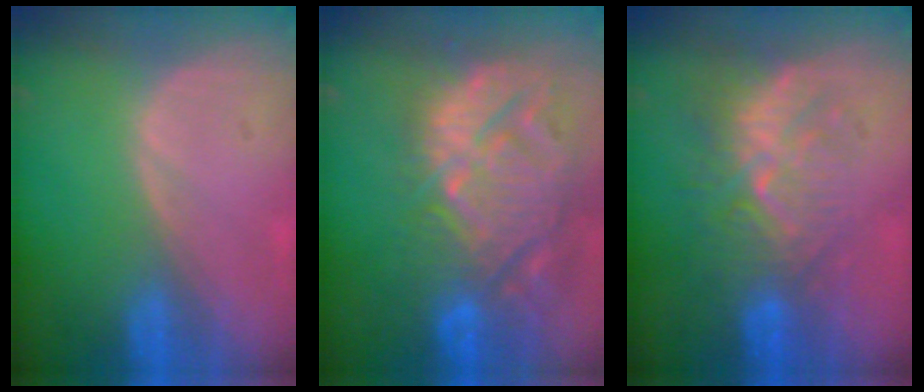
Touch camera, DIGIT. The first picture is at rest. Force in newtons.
{"total": 14.8, "press": 12.7, "slide": 7.6}
{"total": 9.3, "press": 8.6, "slide": 3.5}